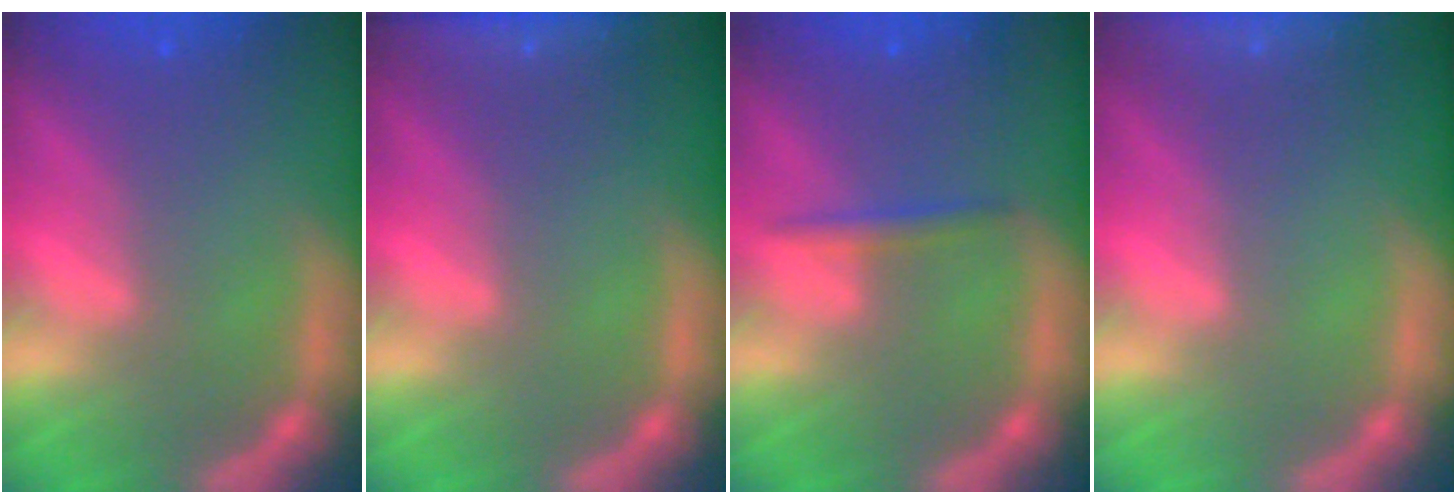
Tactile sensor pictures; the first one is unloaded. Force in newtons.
{"total": 6.0}
{"total": 1.4}
{"total": 8.0}